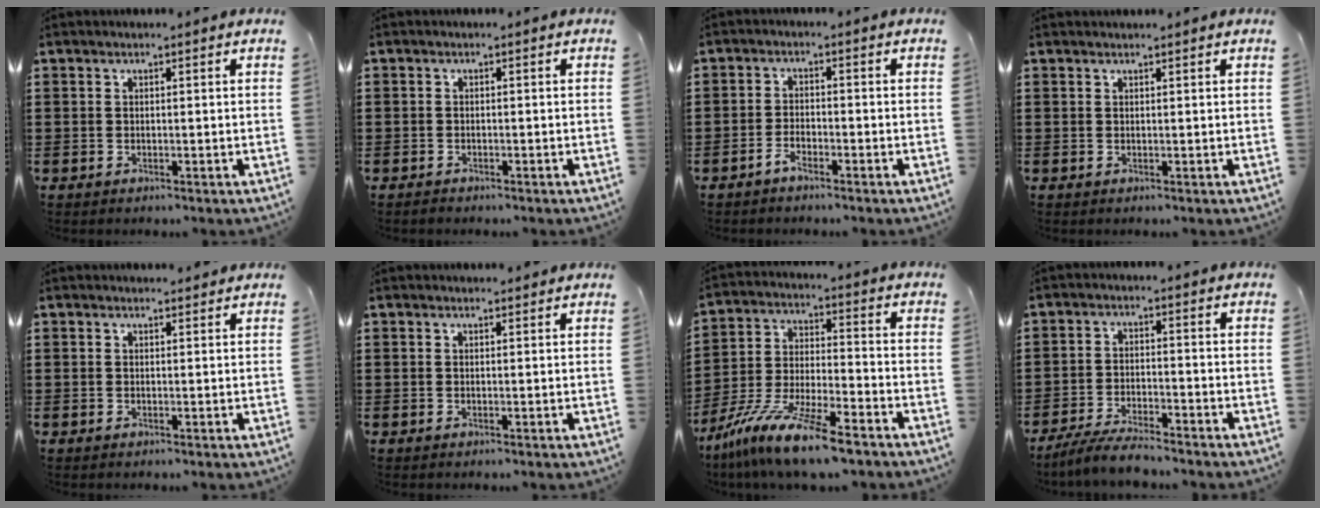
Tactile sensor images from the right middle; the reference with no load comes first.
{"total": 1.0, "force": [-0.8, 0.7, -0.1], "torque": [0.002, 0.004, -0.018]}
{"total": 2.3, "force": [-1.9, 0.6, 1.1], "torque": [-0.028, 0.002, -0.039]}
{"total": 0.5, "force": [0.5, 0.0, 0.0], "torque": [-0.002, -0.001, 0.011]}
{"total": 0.9, "force": [0.8, 0.2, 0.1], "torque": [0.003, -0.002, 0.014]}
{"total": 0.7, "force": [0.6, 0.3, 0.0], "torque": [0.006, -0.002, 0.011]}
{"total": 12.4, "force": [-10.3, 0.6, 6.8], "torque": [-0.139, 0.010, -0.201]}
{"total": 4.9, "force": [-4.6, 0.5, 1.7], "torque": [-0.041, -0.008, -0.092]}